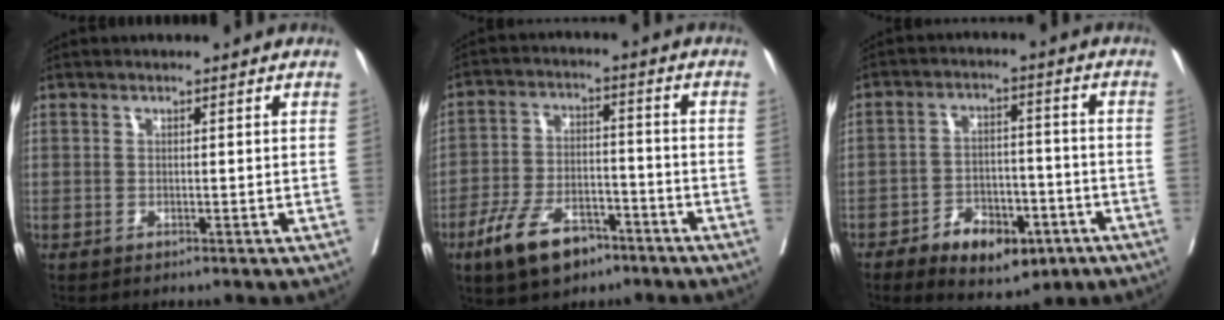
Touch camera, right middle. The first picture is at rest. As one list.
[{"total": 9.9, "force": [-6.2, 4.7, 6.2], "torque": [-0.127, 0.001, -0.108]}, {"total": 10.0, "force": [-5.4, 5.2, 6.5], "torque": [-0.101, 0.008, -0.077]}]